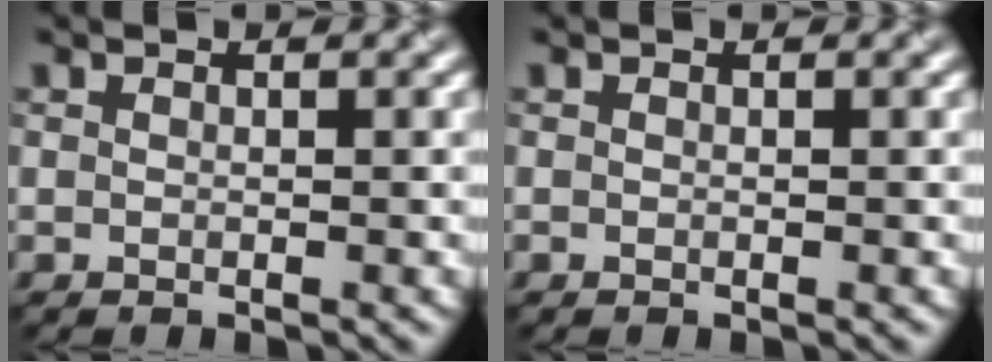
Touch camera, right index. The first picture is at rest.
{"total": 0.0}